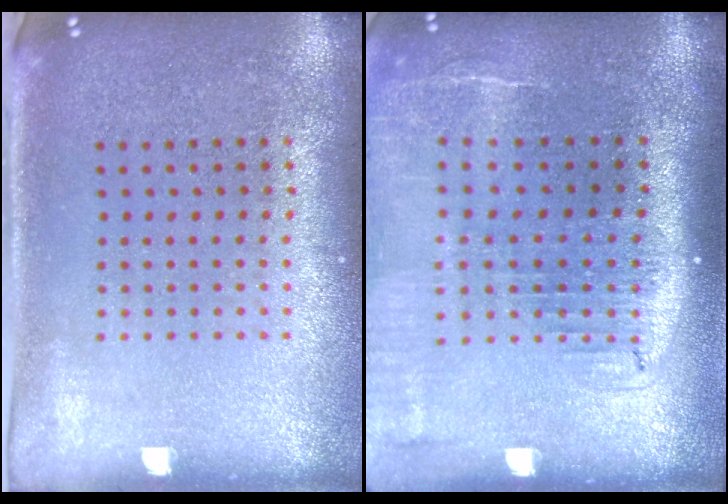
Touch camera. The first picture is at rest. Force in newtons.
{"total": 2.0, "press": 1.6, "slide": 1.2}